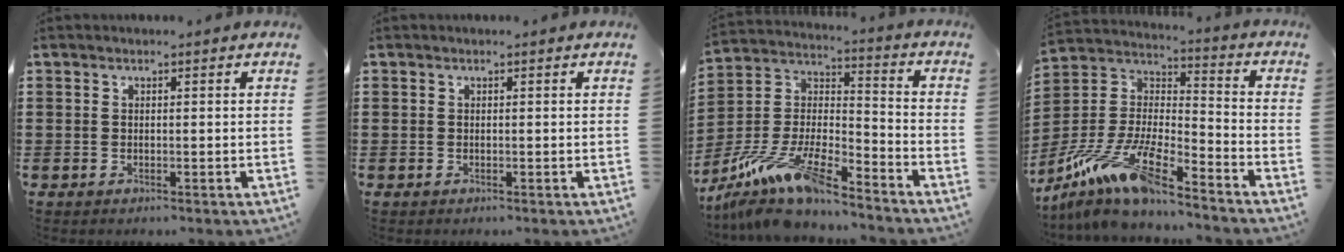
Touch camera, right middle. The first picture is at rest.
{"total": 0.0}
{"total": 12.1, "force": [-10.5, 1.4, 5.8], "torque": [-0.128, 0.007, -0.211]}
{"total": 11.9, "force": [-9.7, 1.3, 6.9], "torque": [-0.164, -0.003, -0.201]}